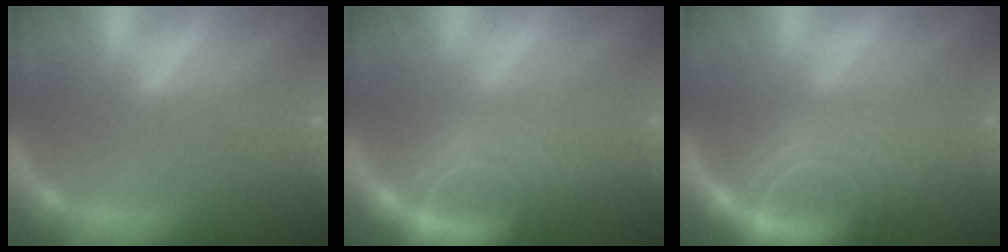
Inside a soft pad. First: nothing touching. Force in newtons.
{"total": 9.0}
{"total": 10.0}